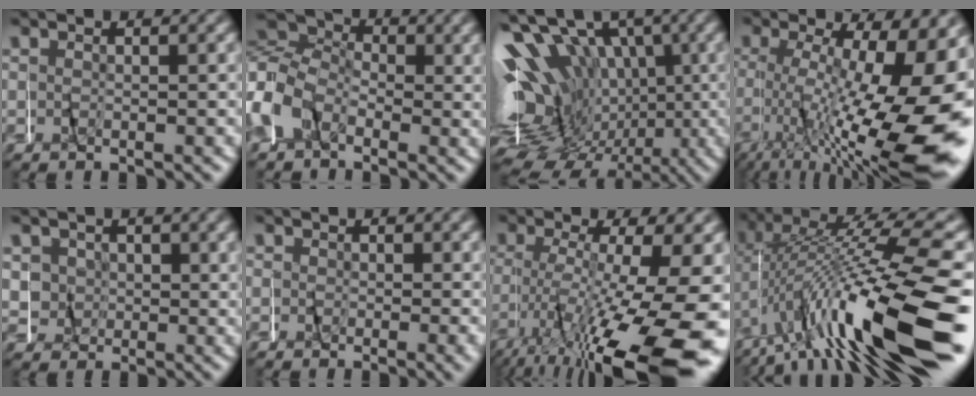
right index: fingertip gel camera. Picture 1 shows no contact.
{"total": 9.0, "force": [-0.9, 8.0, 3.9], "torque": [-0.087, -0.002, -0.033]}
{"total": 14.8, "force": [-2.1, 11.4, 9.1], "torque": [-0.188, -0.049, -0.025]}
{"total": 14.7, "force": [-1.8, 5.8, 13.3], "torque": [-0.178, -0.008, -0.017]}
{"total": 5.4, "force": [1.5, 5.1, 0.8], "torque": [-0.026, -0.002, 0.020]}
{"total": 1.1, "force": [0.1, 0.9, 0.7], "torque": [0.001, -0.004, 0.001]}
{"total": 11.6, "force": [-4.5, 3.9, 10.0], "torque": [-0.147, -0.019, -0.055]}
{"total": 11.9, "force": [-3.1, 4.1, 10.7], "torque": [-0.162, 0.013, -0.043]}